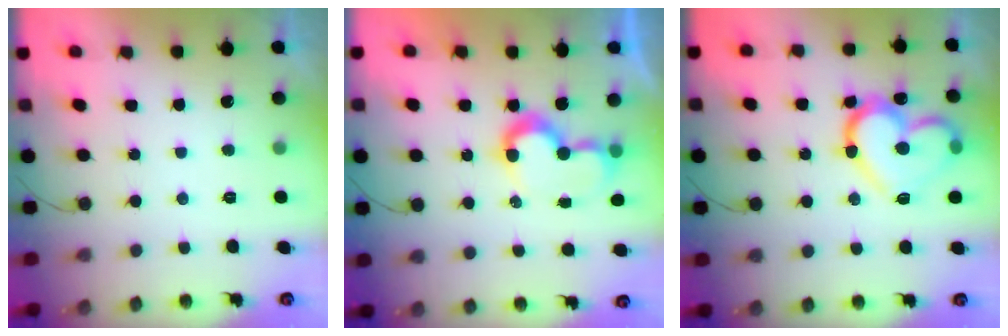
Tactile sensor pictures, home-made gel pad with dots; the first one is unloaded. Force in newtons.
{"total": 8.3, "press": 8.3, "slide": 0.1}
{"total": 19.4, "press": 19.4, "slide": 1.0}